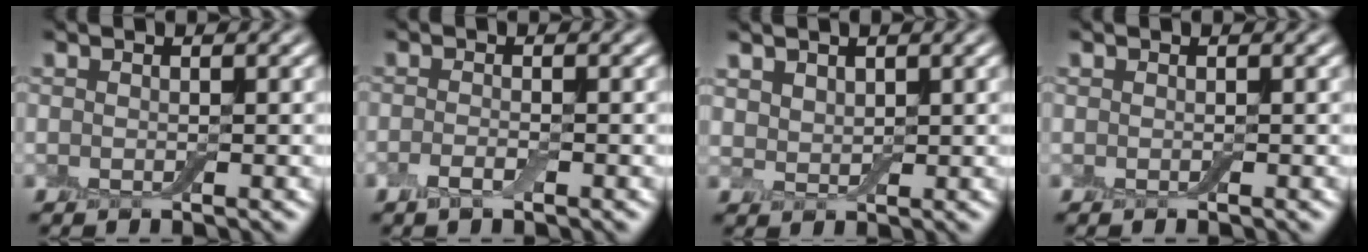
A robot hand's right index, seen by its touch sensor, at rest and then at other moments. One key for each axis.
{"total": 1.1, "fx": -0.6, "fy": 0.4, "fz": 0.9, "tx": -0.023, "ty": 0.002, "tz": -0.014}
{"total": 1.4, "fx": 1.2, "fy": 0.8, "fz": 0.2, "tx": -0.005, "ty": 0.002, "tz": 0.024}
{"total": 0.0}